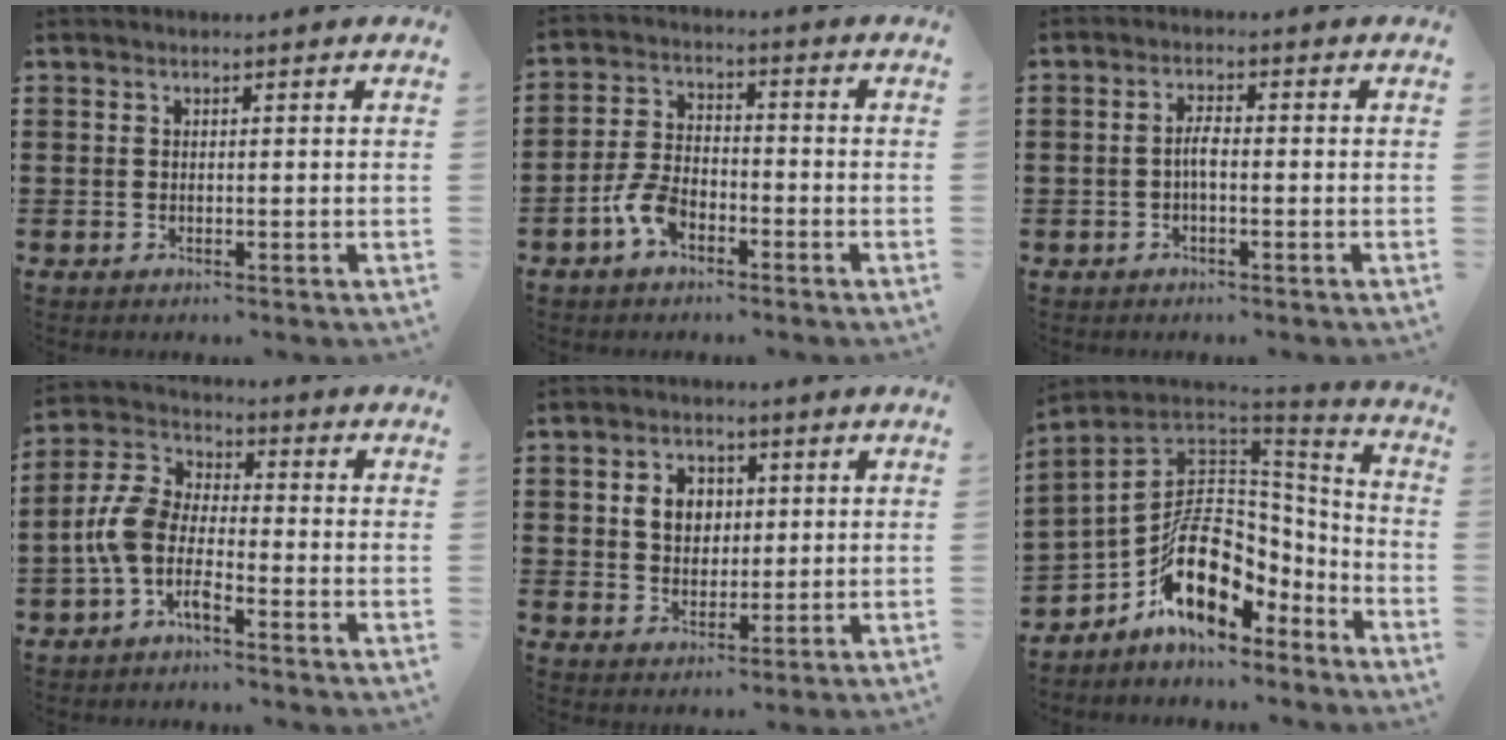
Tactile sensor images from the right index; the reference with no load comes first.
{"total": 5.9, "force": [-3.2, 3.1, 3.9], "torque": [-0.100, 0.001, -0.065]}
{"total": 2.2, "force": [-0.6, 0.9, 2.0], "torque": [-0.045, 0.000, -0.014]}
{"total": 6.7, "force": [-2.9, 3.3, 5.0], "torque": [-0.152, -0.014, -0.069]}
{"total": 5.0, "force": [1.2, 4.1, 2.7], "torque": [-0.060, 0.011, 0.017]}
{"total": 13.3, "force": [-4.4, 8.4, 9.3], "torque": [-0.184, 0.002, -0.084]}